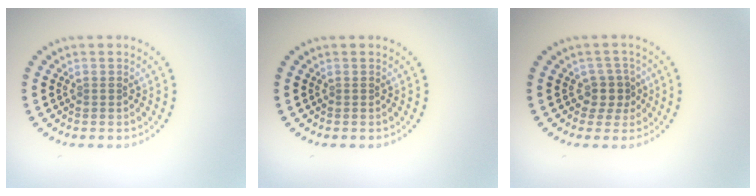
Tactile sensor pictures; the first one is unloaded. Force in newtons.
{"total": 0.0}
{"total": 2.2, "press": 1.7, "slide": 1.4}